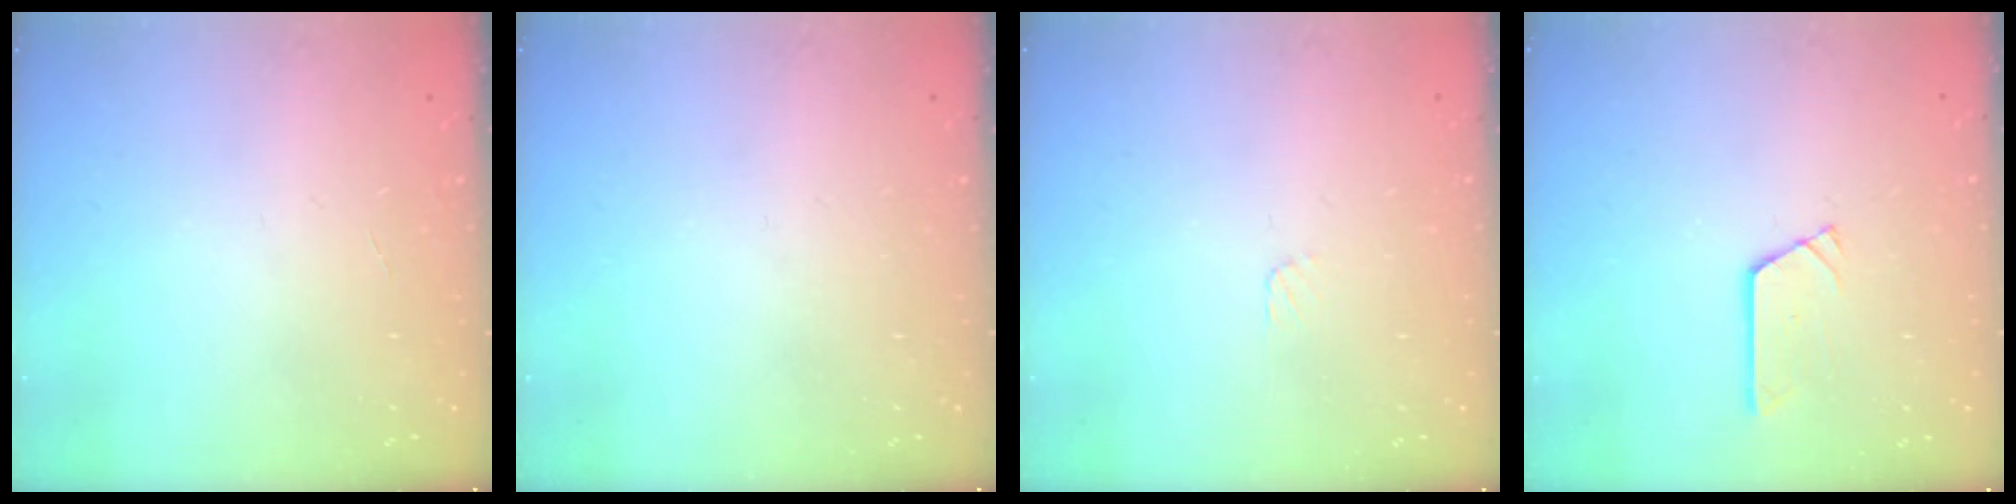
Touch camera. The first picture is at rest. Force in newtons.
{"total": 0.0}
{"total": 3.3, "press": 3.3, "slide": 0.4}
{"total": 2.4, "press": 2.4, "slide": 0.1}